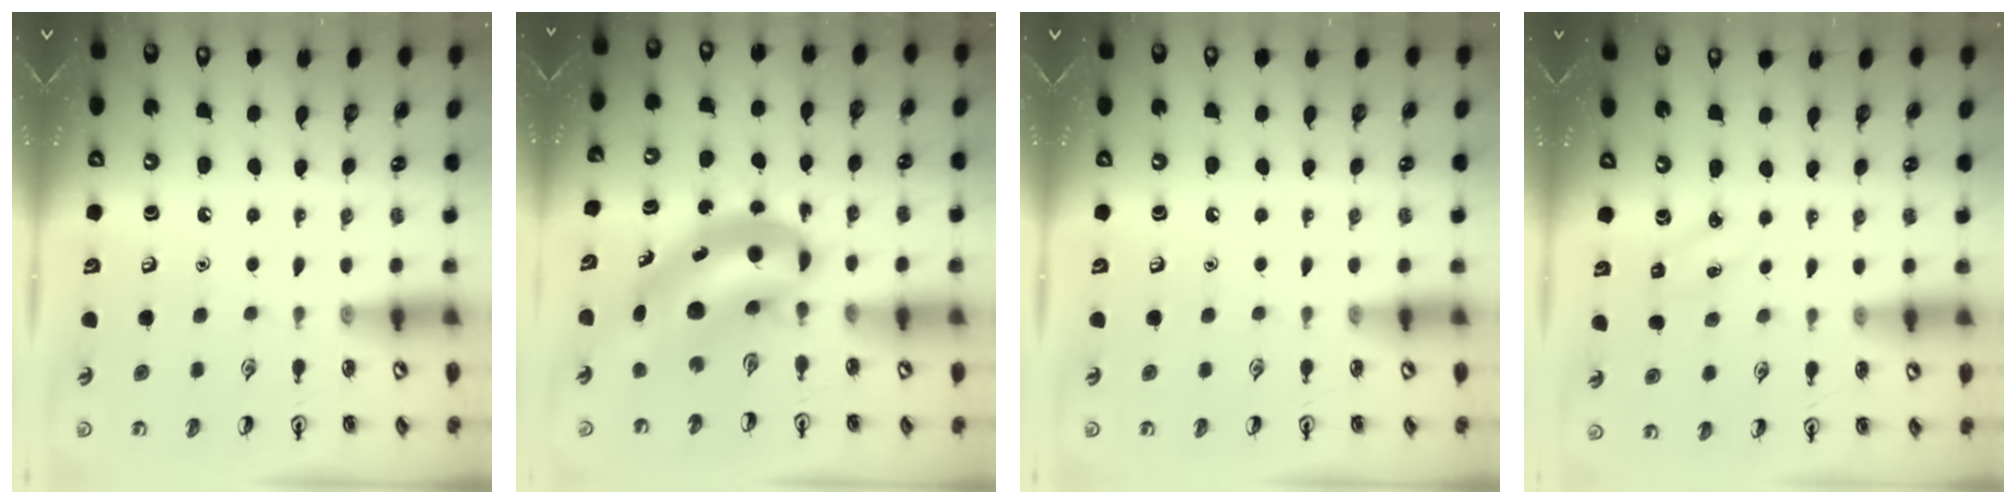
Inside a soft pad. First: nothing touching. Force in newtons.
{"total": 8.5, "press": 8.2, "slide": 2.4}
{"total": 0.0}
{"total": 2.5, "press": 2.3, "slide": 0.9}